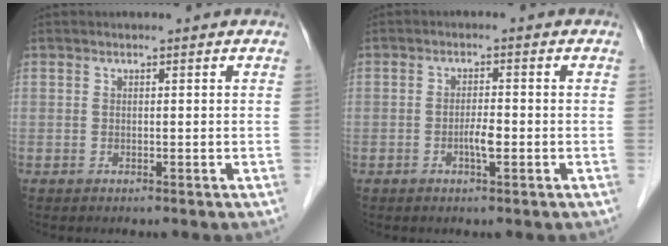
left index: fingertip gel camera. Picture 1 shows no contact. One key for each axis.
{"total": 2.4, "fx": -0.9, "fy": 0.4, "fz": 2.2, "tx": -0.040, "ty": 0.002, "tz": -0.015}